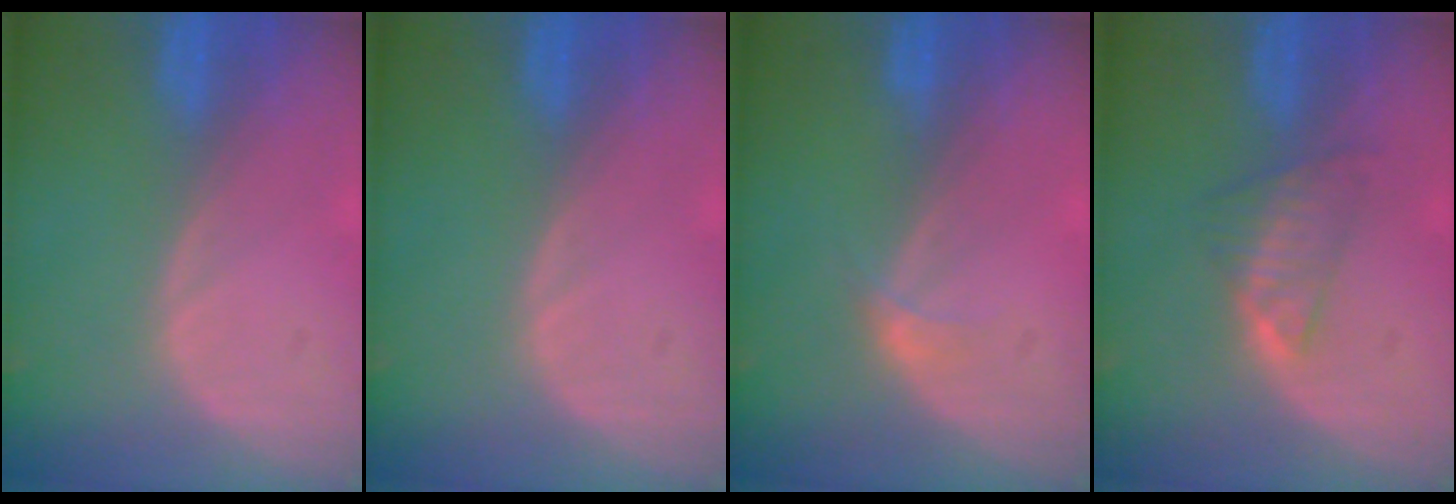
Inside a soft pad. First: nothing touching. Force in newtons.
{"total": 0.0}
{"total": 1.2, "press": 1.2, "slide": 0.1}
{"total": 4.0, "press": 4.0, "slide": 0.6}